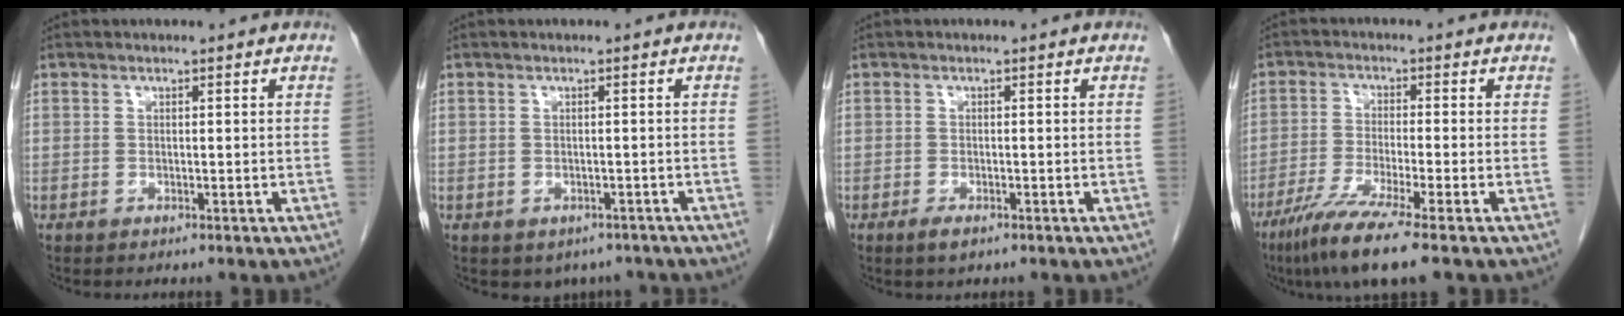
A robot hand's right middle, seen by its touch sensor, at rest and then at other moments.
{"total": 3.3, "force": [-2.5, 2.1, 0.7], "torque": [-0.003, 0.004, -0.028]}
{"total": 1.8, "force": [-1.1, 0.6, 1.2], "torque": [-0.026, -0.002, -0.015]}
{"total": 8.9, "force": [-6.0, -0.7, 6.6], "torque": [-0.122, -0.029, -0.108]}